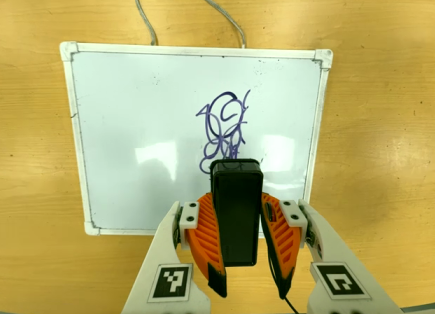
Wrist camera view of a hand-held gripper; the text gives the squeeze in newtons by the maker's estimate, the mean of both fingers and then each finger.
{"total": 7.8, "left": 5.9, "right": 9.6}